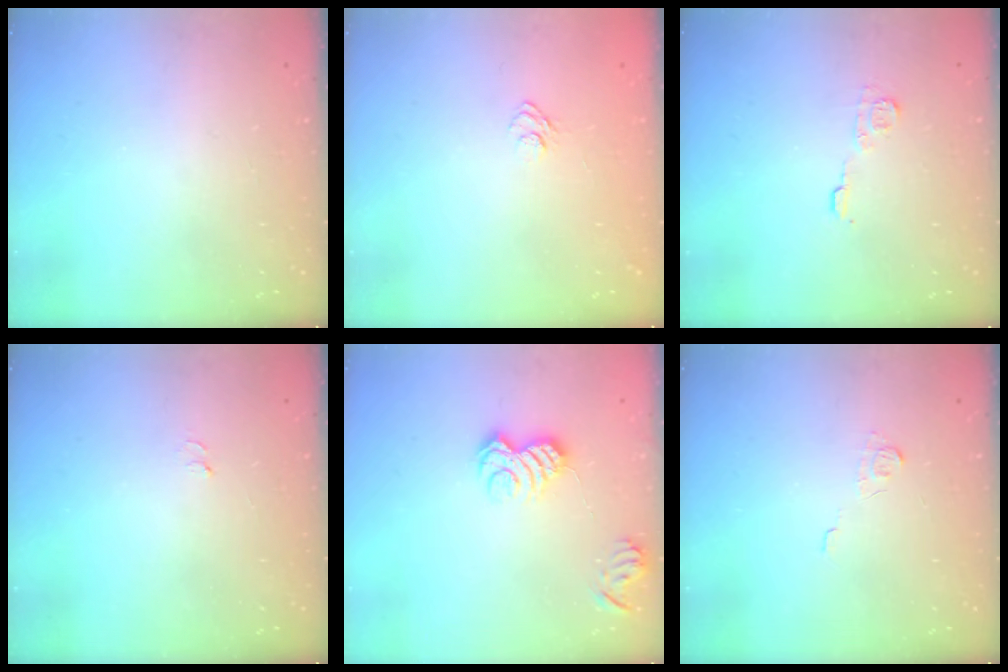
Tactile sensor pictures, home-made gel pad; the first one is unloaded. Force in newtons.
{"total": 6.4, "press": 6.3, "slide": 1.1}
{"total": 6.4, "press": 6.4, "slide": 0.7}
{"total": 3.7, "press": 3.6, "slide": 0.4}
{"total": 7.5, "press": 7.5, "slide": 0.6}
{"total": 3.8, "press": 3.8, "slide": 0.5}